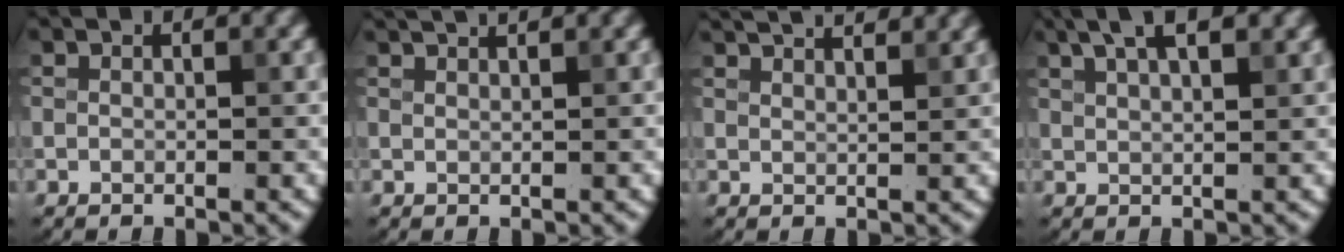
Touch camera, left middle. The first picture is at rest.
{"total": 1.9, "force": [1.8, -0.2, 0.4], "torque": [-0.010, 0.008, 0.031]}
{"total": 4.3, "force": [3.9, 0.6, 1.7], "torque": [-0.023, 0.019, 0.047]}
{"total": 5.2, "force": [3.4, 1.6, 3.6], "torque": [-0.060, 0.022, 0.049]}